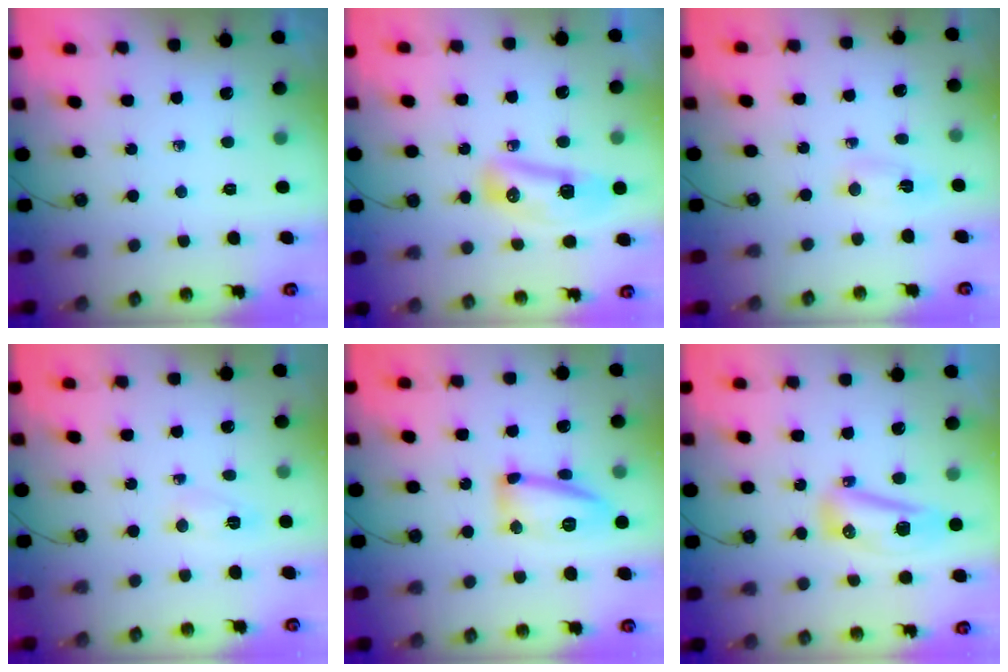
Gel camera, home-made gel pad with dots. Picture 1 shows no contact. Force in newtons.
{"total": 17.6, "press": 12.4, "slide": 12.5}
{"total": 2.6, "press": 1.3, "slide": 2.2}
{"total": 2.7, "press": 2.7, "slide": 0.4}
{"total": 13.2, "press": 13.1, "slide": 1.3}
{"total": 10.0, "press": 9.9, "slide": 0.9}